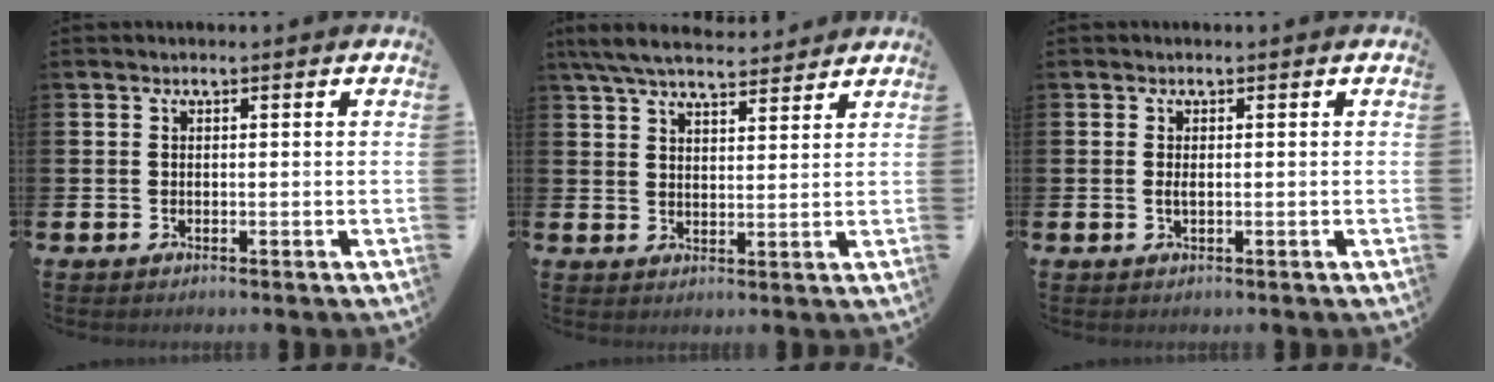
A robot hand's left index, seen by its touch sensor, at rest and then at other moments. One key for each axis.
{"total": 6.6, "fx": 6.1, "fy": 1.2, "fz": 2.0, "tx": -0.050, "ty": -0.029, "tz": 0.110}
{"total": 0.7, "fx": 0.1, "fy": 0.2, "fz": 0.7, "tx": -0.008, "ty": -0.002, "tz": -0.001}